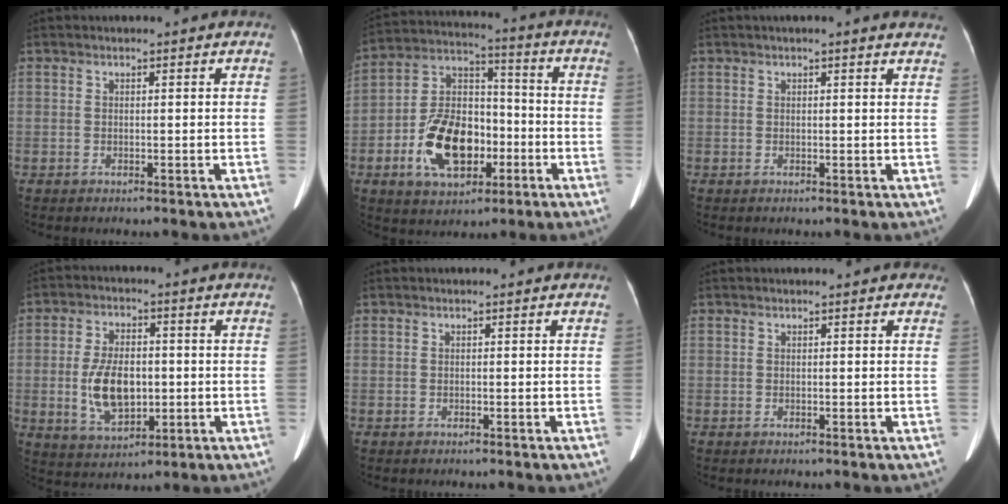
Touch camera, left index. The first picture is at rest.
{"total": 14.3, "force": [-4.8, 8.4, 10.5], "torque": [-0.219, 0.021, -0.077]}
{"total": 4.6, "force": [4.0, 0.3, 2.2], "torque": [-0.025, 0.009, 0.029]}
{"total": 10.3, "force": [-1.3, 5.8, 8.5], "torque": [-0.174, 0.005, -0.013]}
{"total": 0.0}
{"total": 1.2, "force": [1.0, 0.5, 0.4], "torque": [-0.004, 0.004, 0.000]}